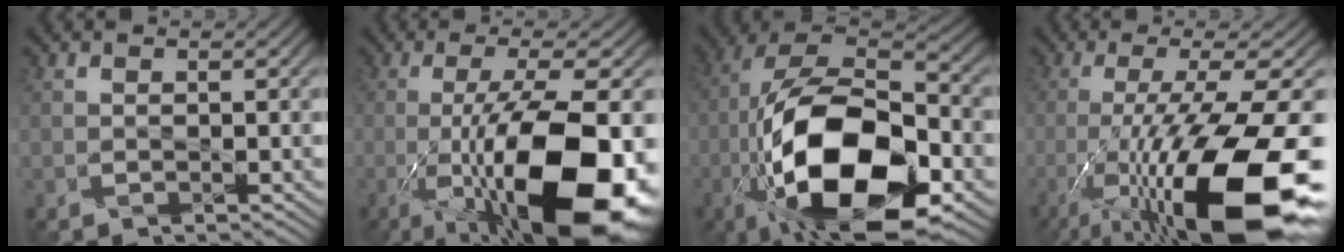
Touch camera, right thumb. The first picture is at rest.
{"total": 16.5, "force": [-5.7, 5.1, 14.6], "torque": [-0.239, -0.001, -0.094]}
{"total": 19.6, "force": [-7.3, 9.3, 15.6], "torque": [-0.309, -0.011, -0.134]}
{"total": 18.5, "force": [-8.1, 4.7, 16.0], "torque": [-0.265, -0.009, -0.144]}